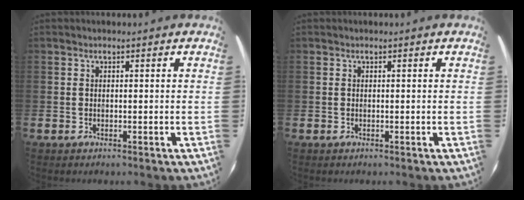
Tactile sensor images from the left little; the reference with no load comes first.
{"total": 0.0}